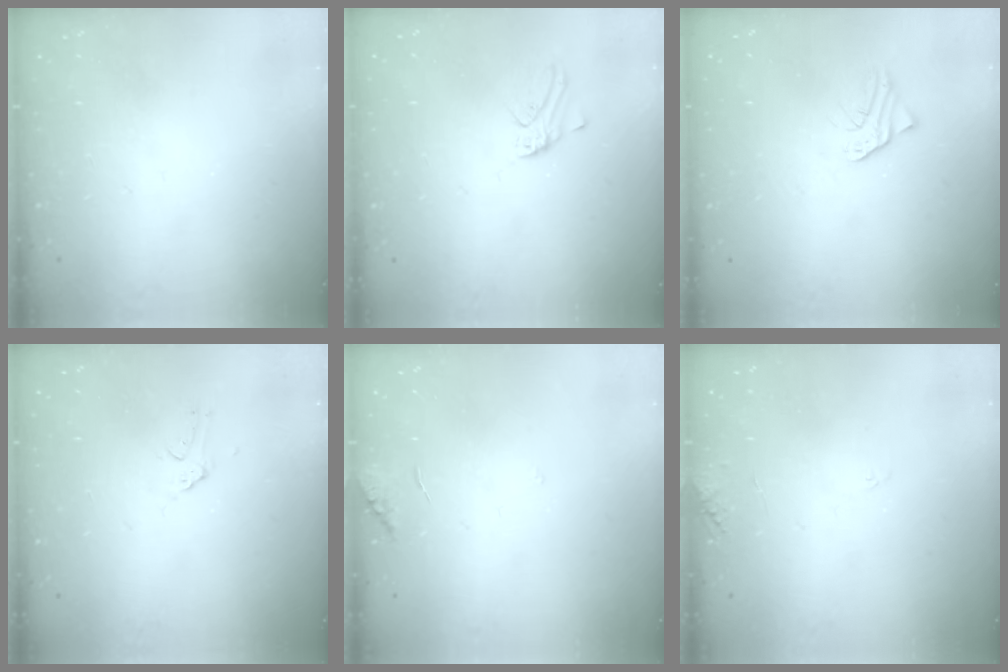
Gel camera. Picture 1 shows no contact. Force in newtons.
{"total": 1.4, "press": 1.4, "slide": 0.1}
{"total": 2.5, "press": 2.4, "slide": 0.3}
{"total": 1.1, "press": 1.1, "slide": 0.1}
{"total": 7.5, "press": 7.4, "slide": 0.8}
{"total": 6.4, "press": 6.4, "slide": 0.5}